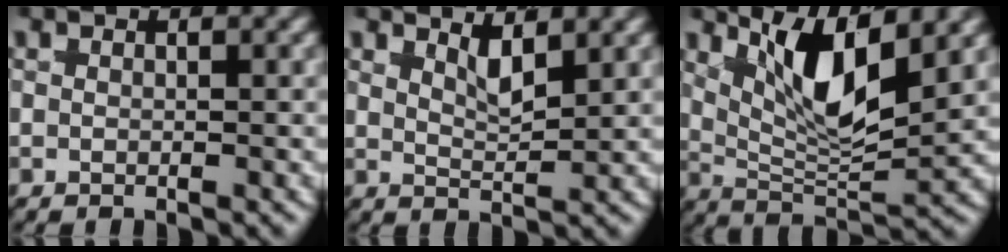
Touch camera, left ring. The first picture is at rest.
{"total": 3.2, "force": [2.1, 1.3, 2.0], "torque": [-0.035, -0.009, 0.029]}
{"total": 7.2, "force": [2.8, 2.9, 5.9], "torque": [-0.108, -0.004, 0.043]}